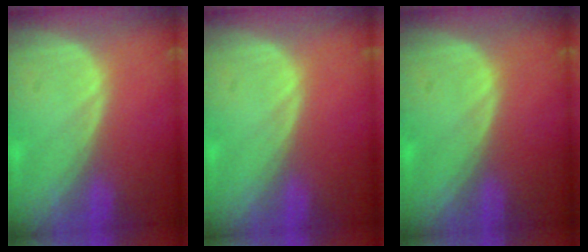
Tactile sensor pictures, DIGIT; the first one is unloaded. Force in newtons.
{"total": 0.0}
{"total": 0.0}